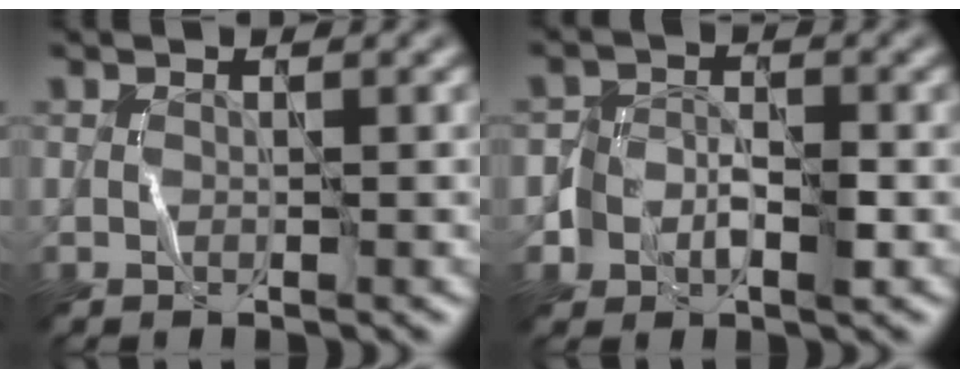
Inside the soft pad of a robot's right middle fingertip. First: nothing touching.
{"total": 2.5, "force": [-1.0, 2.0, 1.0], "torque": [-0.004, 0.005, -0.024]}